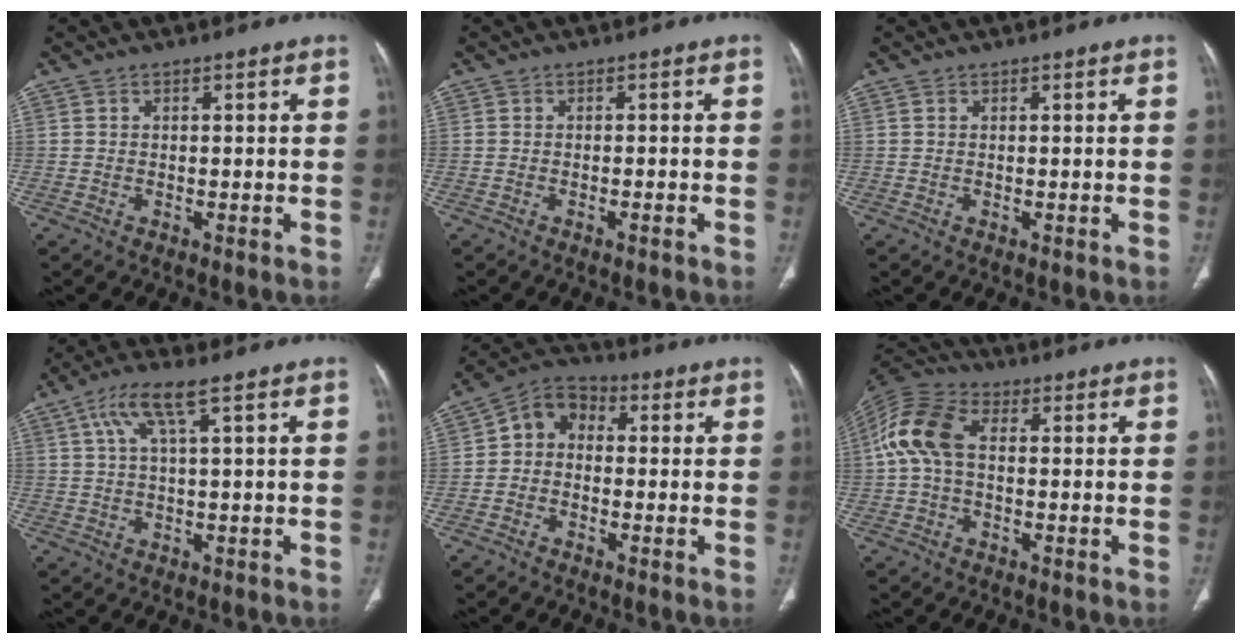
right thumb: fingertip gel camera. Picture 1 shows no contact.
{"total": 1.0, "force": [-0.8, 0.1, 0.6], "torque": [-0.016, 0.006, -0.008]}
{"total": 0.0}
{"total": 6.0, "force": [2.5, 0.8, 5.4], "torque": [-0.125, 0.010, 0.055]}
{"total": 6.8, "force": [-0.4, 5.5, 4.1], "torque": [-0.045, 0.023, -0.030]}
{"total": 10.7, "force": [0.7, 6.7, 8.4], "torque": [-0.183, 0.029, 0.003]}